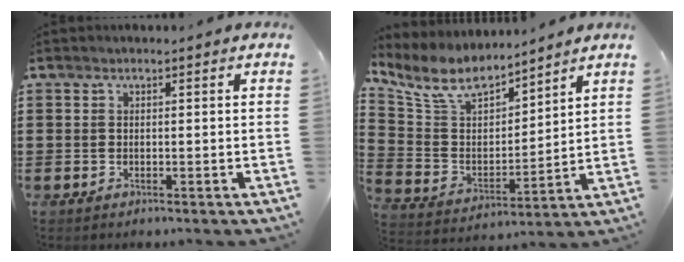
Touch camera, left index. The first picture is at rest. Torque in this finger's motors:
{"motor_torque": [1.74, 0.40, 0.22, 0.10]}